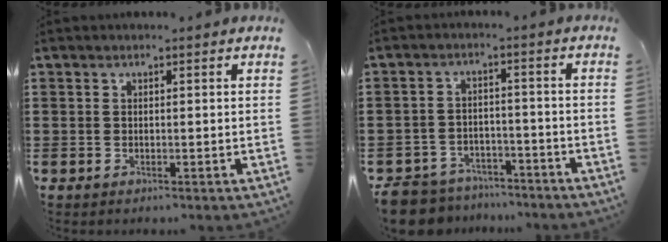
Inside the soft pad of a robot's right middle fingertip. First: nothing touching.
{"total": 6.3, "force": [-6.1, 1.3, 0.5], "torque": [-0.033, 0.007, -0.130]}